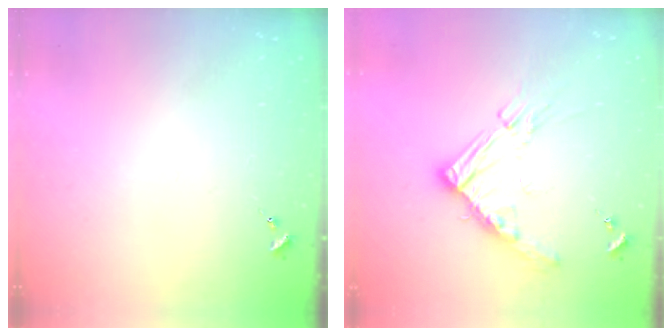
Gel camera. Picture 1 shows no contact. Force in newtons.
{"total": 14.3, "press": 14.2, "slide": 1.4}